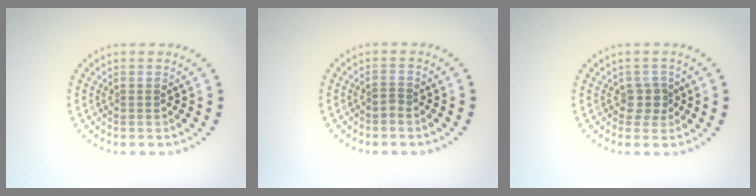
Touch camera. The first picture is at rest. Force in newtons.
{"total": 0.6, "press": 0.3, "slide": 0.5}
{"total": 1.5, "press": 1.2, "slide": 0.8}